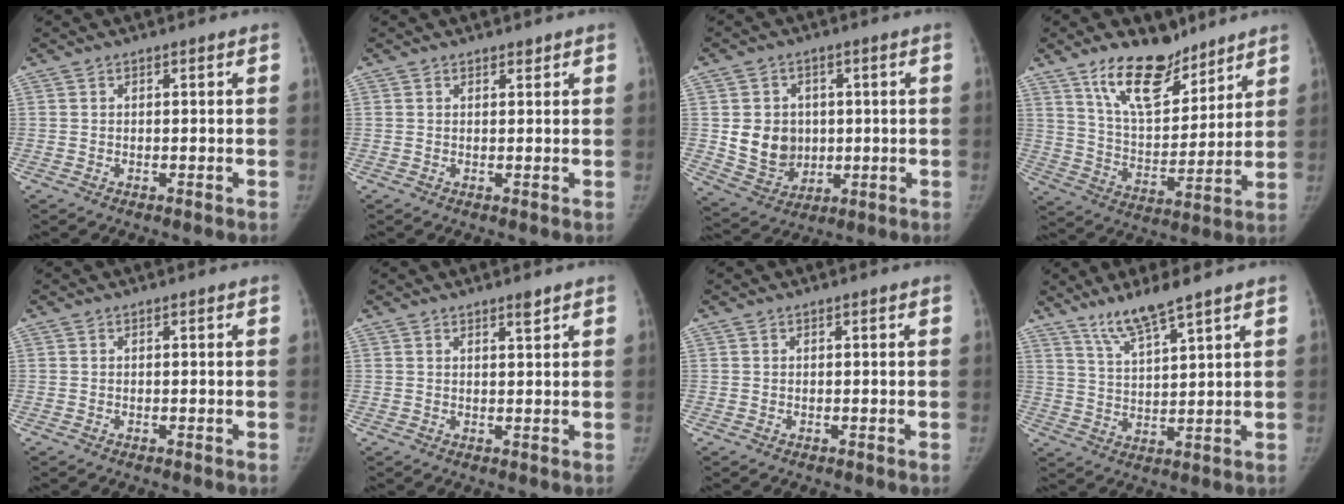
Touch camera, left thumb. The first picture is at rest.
{"total": 0.9, "force": [0.8, 0.4, 0.3], "torque": [-0.002, -0.006, 0.011]}
{"total": 10.0, "force": [0.6, 8.5, 5.1], "torque": [-0.051, -0.008, 0.028]}
{"total": 15.3, "force": [10.9, 7.0, 8.2], "torque": [-0.102, -0.072, 0.198]}
{"total": 0.0}
{"total": 1.8, "force": [1.4, 0.2, 1.1], "torque": [-0.015, -0.010, 0.023]}
{"total": 0.0}
{"total": 7.8, "force": [6.0, 0.4, 5.0], "torque": [-0.100, -0.036, 0.124]}